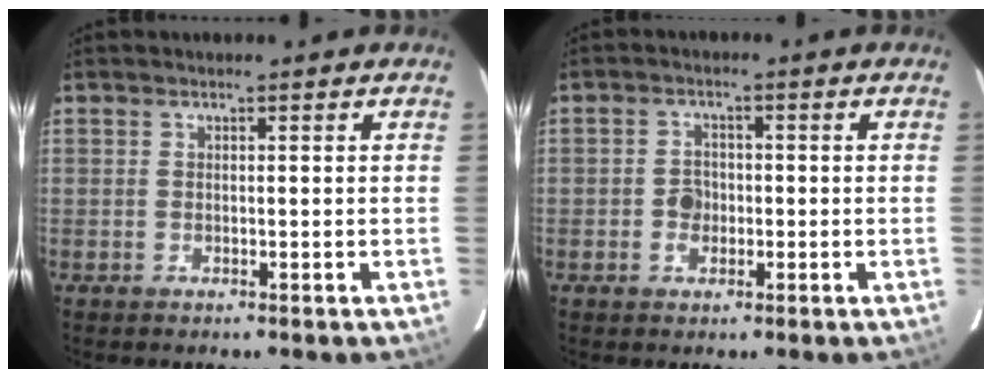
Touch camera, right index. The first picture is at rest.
{"total": 2.7, "force": [-0.7, 2.2, 1.5], "torque": [-0.025, 0.004, -0.010]}